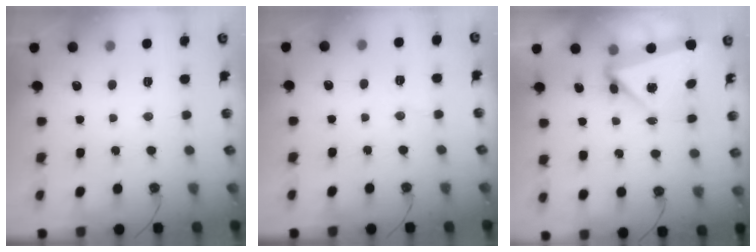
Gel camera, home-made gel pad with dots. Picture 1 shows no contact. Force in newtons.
{"total": 4.6, "press": 4.2, "slide": 2.0}
{"total": 5.6, "press": 5.4, "slide": 1.1}